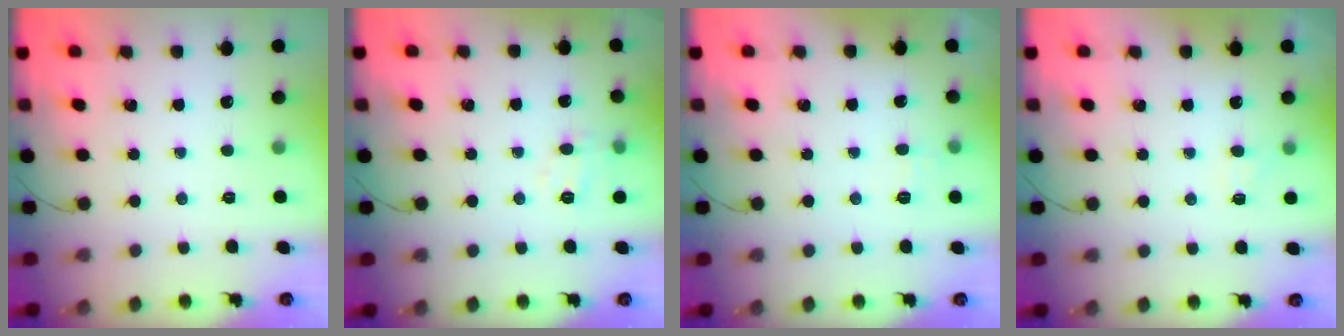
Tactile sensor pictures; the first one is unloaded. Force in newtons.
{"total": 7.2, "press": 7.1, "slide": 1.4}
{"total": 3.3, "press": 3.0, "slide": 1.4}
{"total": 4.7, "press": 4.4, "slide": 1.5}